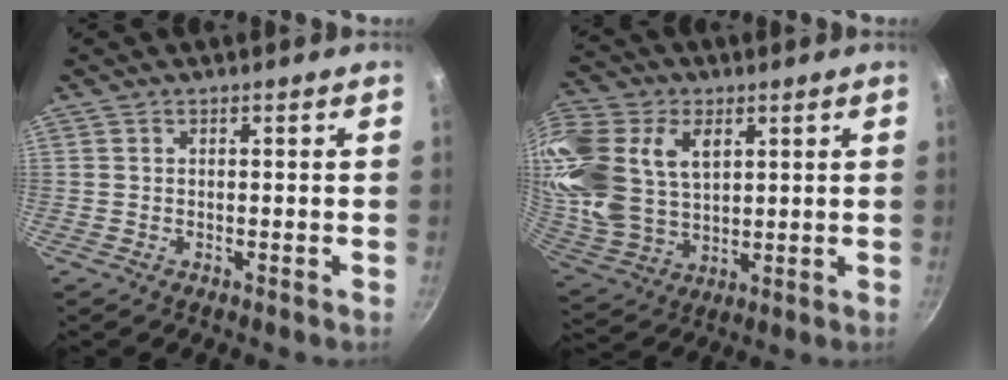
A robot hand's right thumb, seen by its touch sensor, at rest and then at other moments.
{"total": 23.7, "force": [7.5, 16.4, 15.4], "torque": [-0.344, 0.000, 0.149]}